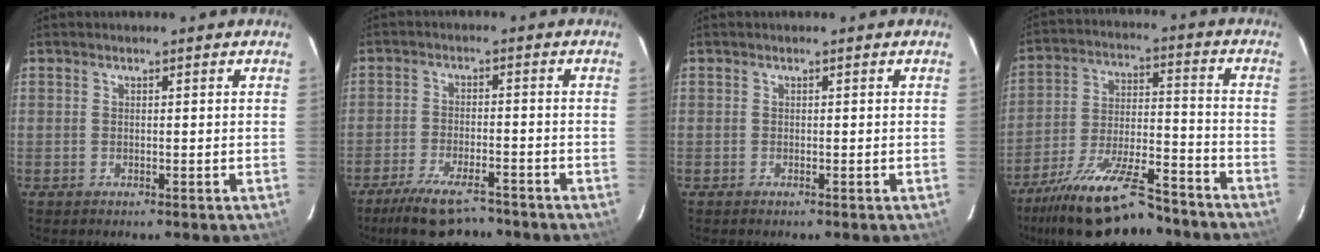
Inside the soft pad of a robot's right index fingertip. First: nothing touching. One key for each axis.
{"total": 11.1, "fx": -9.0, "fy": 3.3, "fz": 5.4, "tx": -0.129, "ty": -0.019, "tz": -0.151}
{"total": 0.0}
{"total": 20.7, "fx": -16.7, "fy": 5.5, "fz": 11.0, "tx": -0.209, "ty": -0.022, "tz": -0.260}